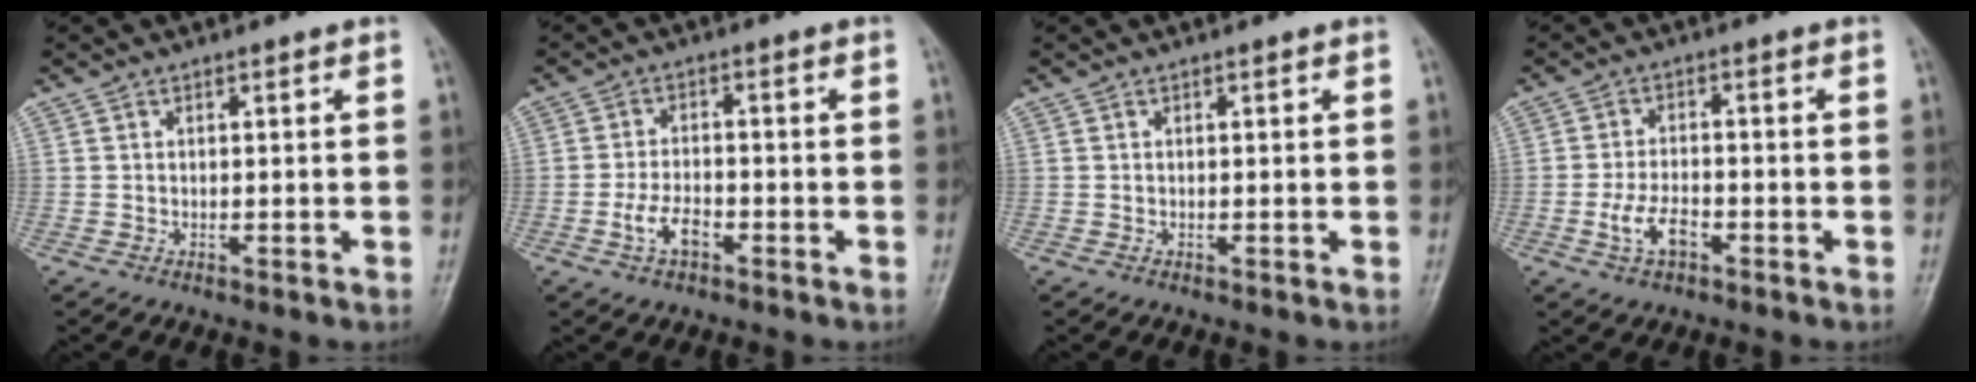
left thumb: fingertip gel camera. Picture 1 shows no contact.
{"total": 4.9, "force": [-2.2, 2.6, 3.5], "torque": [-0.067, 0.015, -0.044]}
{"total": 0.0}
{"total": 5.8, "force": [-2.5, 3.0, 4.2], "torque": [-0.081, 0.016, -0.049]}